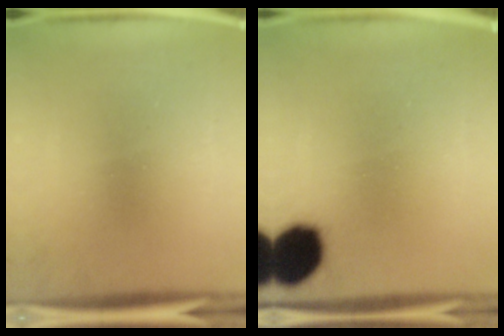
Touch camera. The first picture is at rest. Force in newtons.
{"total": 14.3}